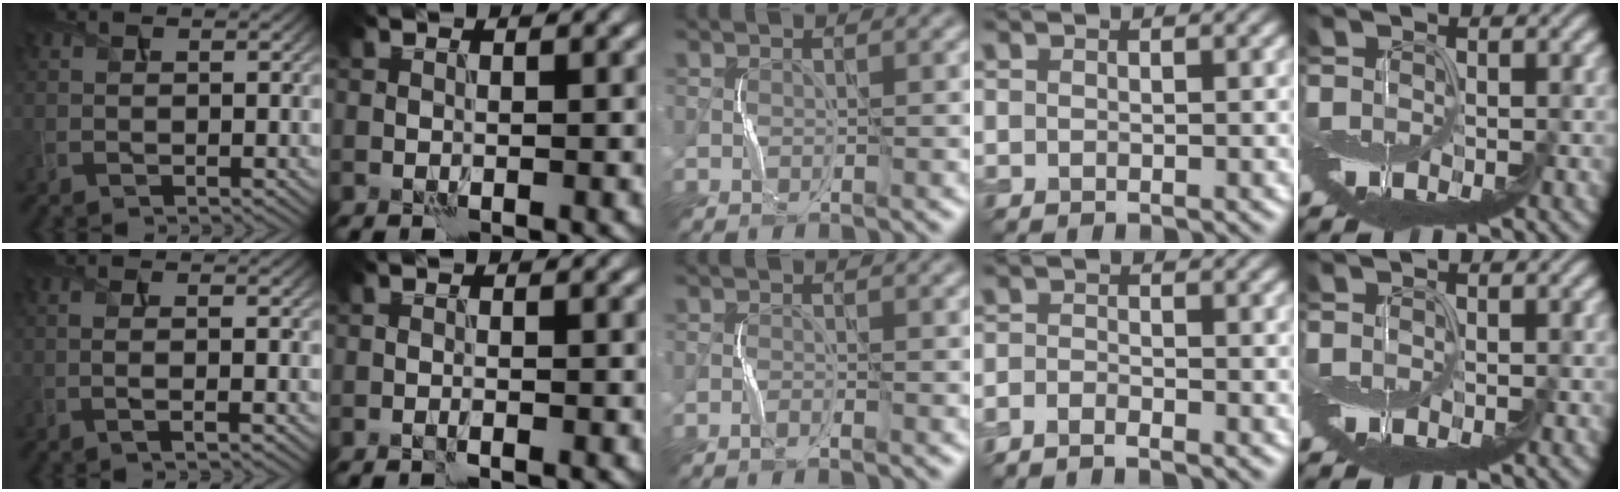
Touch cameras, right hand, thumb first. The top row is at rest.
{"thumb": {"total": 2.2, "force": [-0.6, 0.5, 2.0], "torque": [-0.035, -0.003, -0.019]}, "index": {"total": 0.7, "force": [-0.6, -0.1, 0.3], "torque": [-0.005, -0.001, -0.012]}, "middle": {"total": 0.6, "force": [-0.5, -0.1, 0.3], "torque": [-0.008, 0.000, -0.011]}, "ring": {"total": 1.7, "force": [-1.7, -0.1, 0.2], "torque": [-0.011, -0.003, -0.037]}}